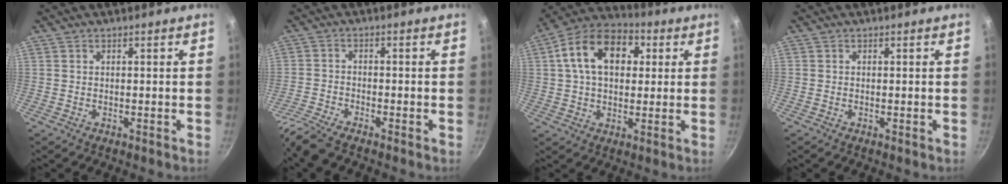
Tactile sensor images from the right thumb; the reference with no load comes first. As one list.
[{"total": 5.3, "force": [-4.5, 0.7, 2.7], "torque": [-0.072, 0.017, -0.098]}, {"total": 15.3, "force": [3.7, 10.3, 10.7], "torque": [-0.151, 0.019, 0.044]}, {"total": 0.0}]